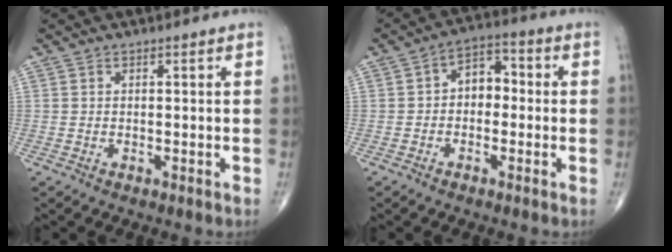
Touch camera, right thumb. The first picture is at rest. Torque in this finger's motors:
{"motor_torque": [-0.31, -0.07, -0.34, -0.14, 0.01]}